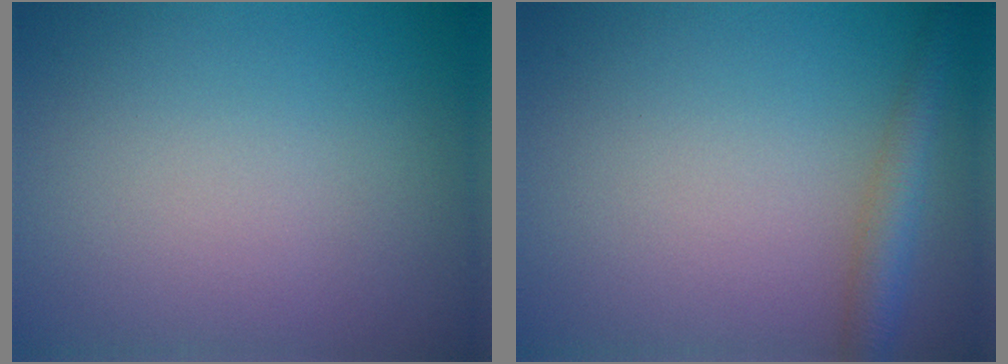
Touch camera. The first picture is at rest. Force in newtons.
{"total": 2.9, "press": 2.9, "slide": 0.1}